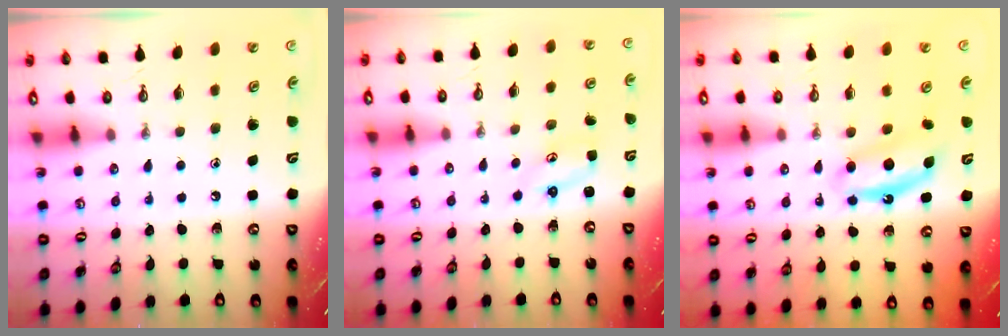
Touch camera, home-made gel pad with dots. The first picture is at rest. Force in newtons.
{"total": 2.8, "press": 2.8, "slide": 0.3}
{"total": 7.8, "press": 7.8, "slide": 0.9}